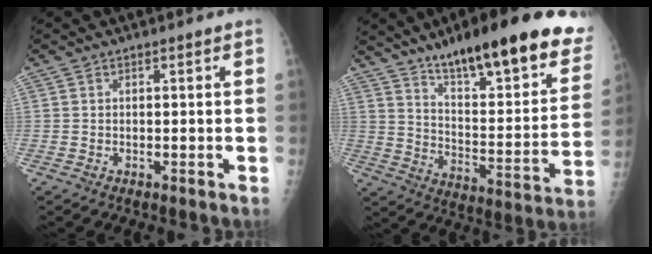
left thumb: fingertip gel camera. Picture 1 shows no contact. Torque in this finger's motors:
{"motor_torque": [0.93, 0.87, 1.45, -1.32, 0.14]}